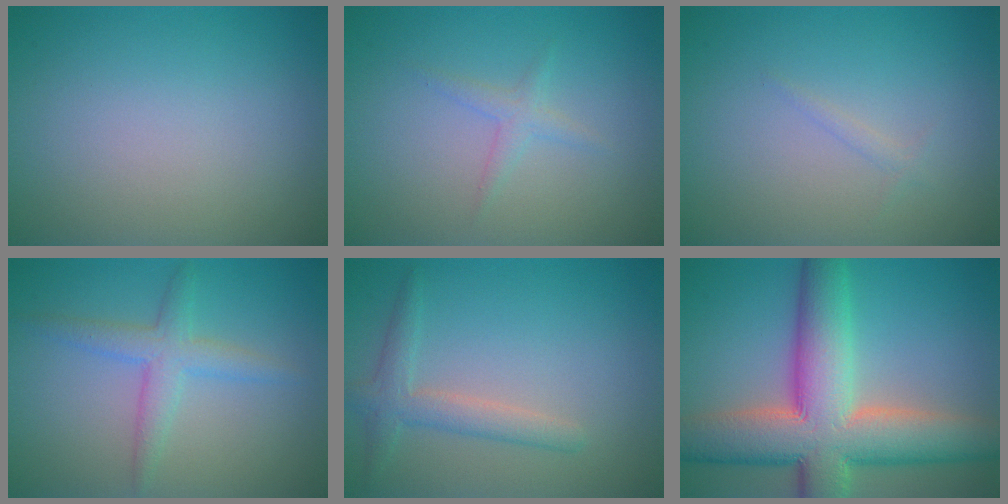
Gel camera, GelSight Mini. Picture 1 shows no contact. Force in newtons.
{"total": 1.3, "press": 1.3, "slide": 0.0}
{"total": 0.7, "press": 0.7, "slide": 0.1}
{"total": 2.9, "press": 2.9, "slide": 0.2}
{"total": 2.6, "press": 2.6, "slide": 0.1}
{"total": 12.2, "press": 12.2, "slide": 0.7}